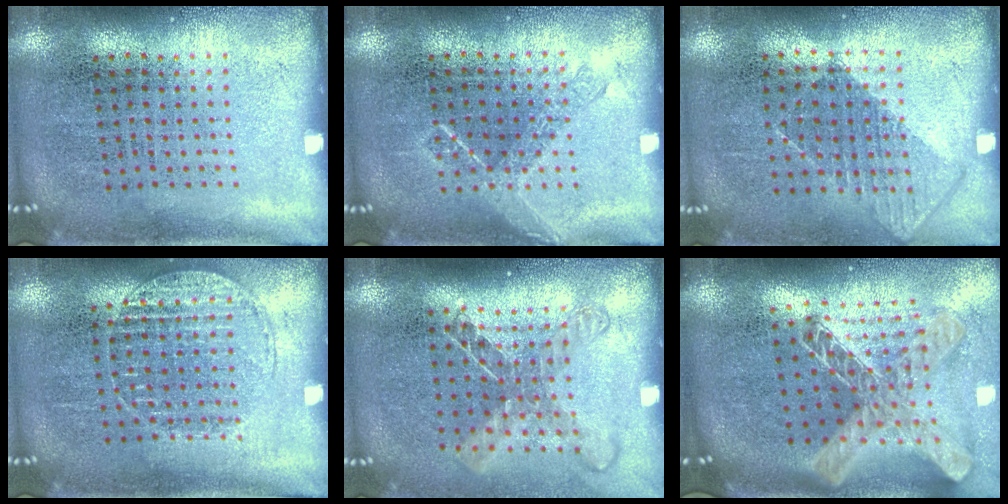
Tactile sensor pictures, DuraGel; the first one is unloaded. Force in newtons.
{"total": 1.0, "press": 0.9, "slide": 0.3}
{"total": 0.9, "press": 0.7, "slide": 0.4}
{"total": 1.2, "press": 1.1, "slide": 0.4}
{"total": 1.7, "press": 1.3, "slide": 1.0}
{"total": 2.1, "press": 1.6, "slide": 1.3}